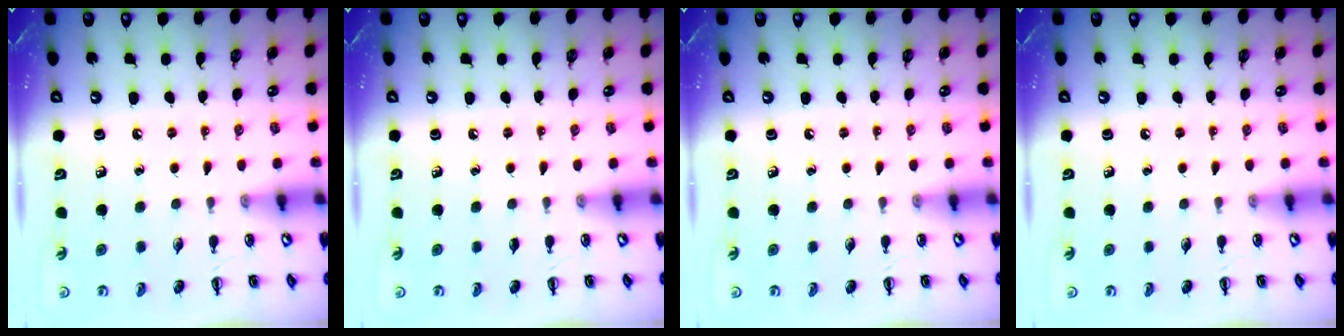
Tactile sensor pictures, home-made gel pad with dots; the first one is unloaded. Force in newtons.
{"total": 0.0}
{"total": 0.0}
{"total": 0.0}